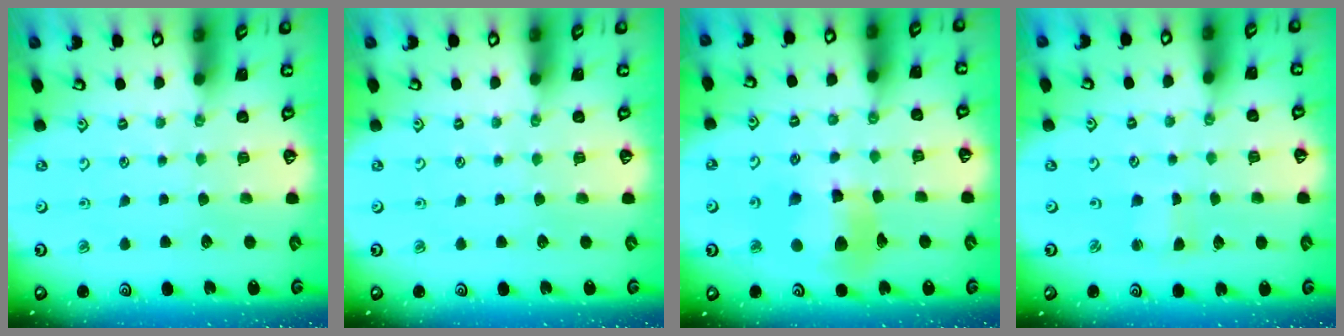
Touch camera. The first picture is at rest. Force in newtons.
{"total": 0.0}
{"total": 11.1, "press": 11.1, "slide": 0.9}
{"total": 2.0, "press": 2.0, "slide": 0.3}